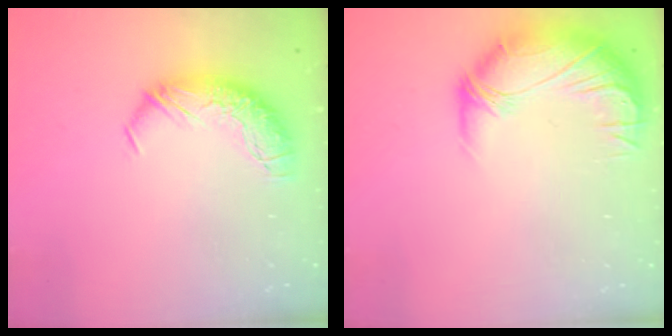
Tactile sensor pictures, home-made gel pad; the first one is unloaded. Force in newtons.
{"total": 2.8, "press": 0.8, "slide": 2.7}